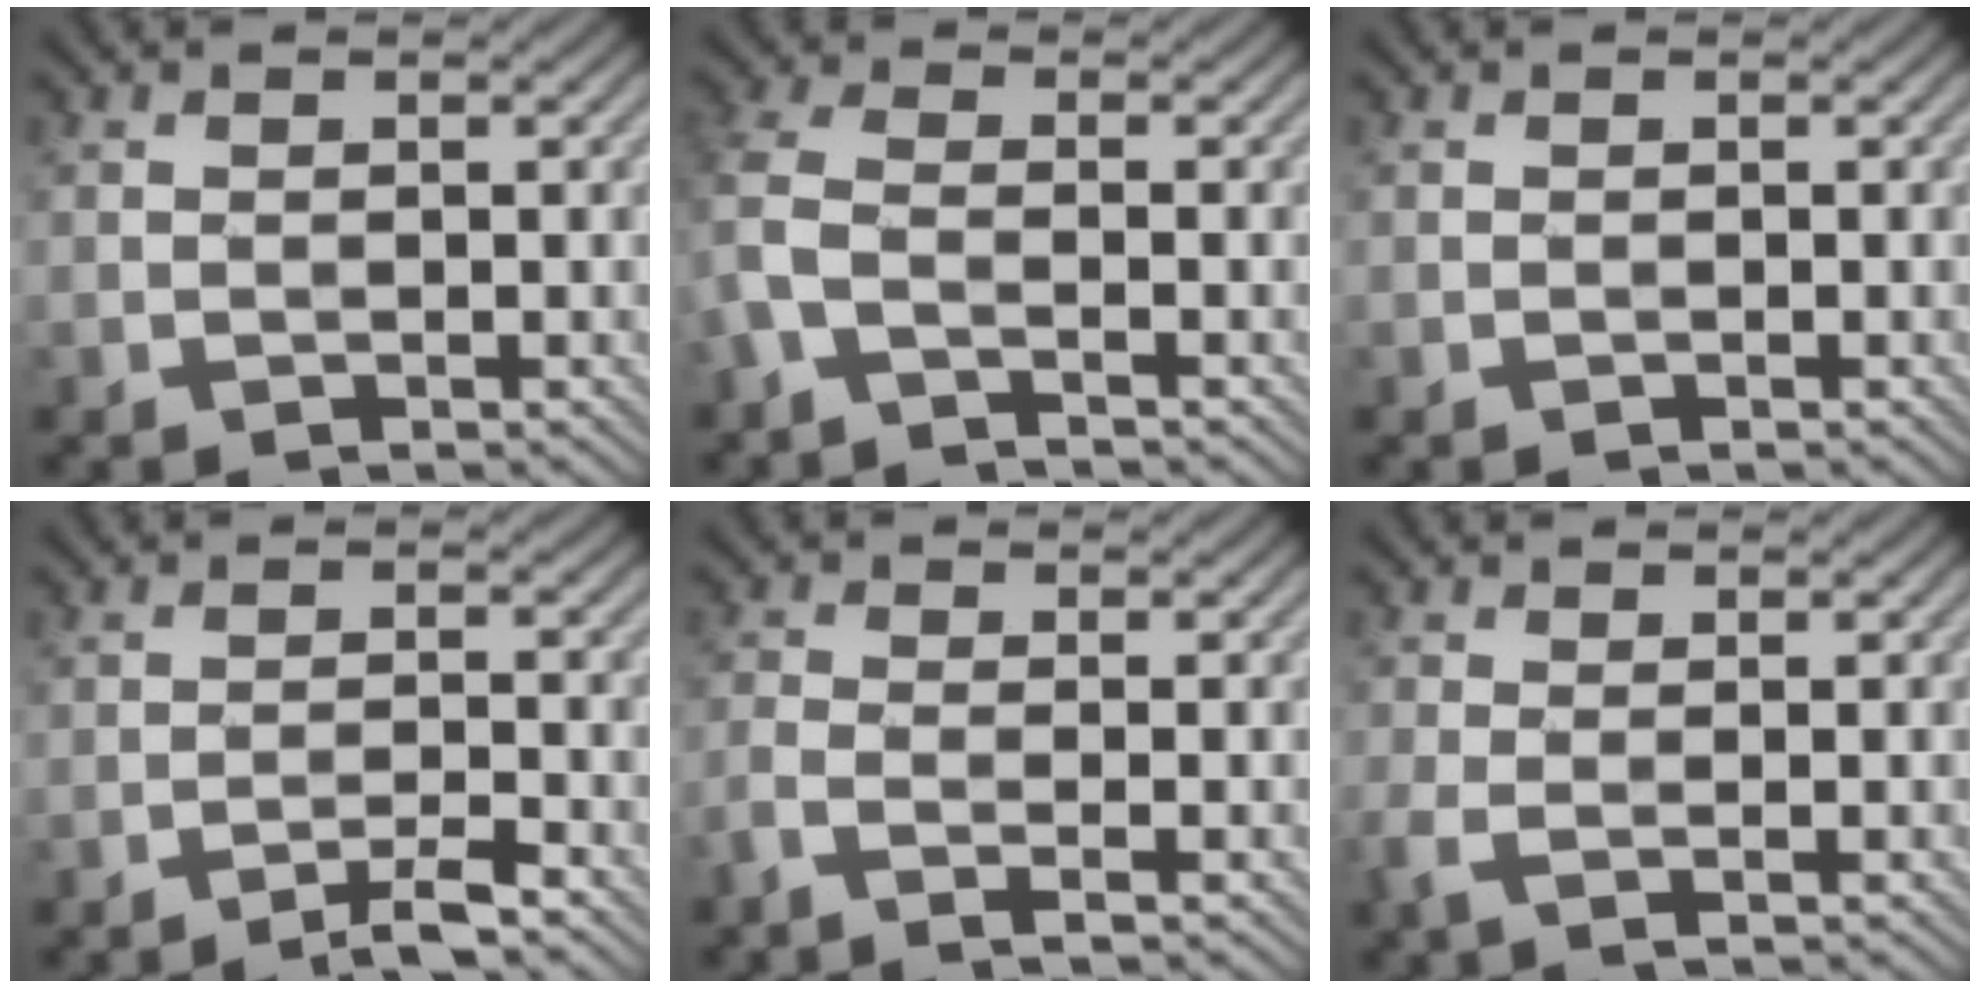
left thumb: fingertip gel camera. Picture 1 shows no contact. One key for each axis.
{"total": 3.5, "fx": -1.8, "fy": 1.1, "fz": 2.8, "tx": -0.075, "ty": -0.001, "tz": -0.053}
{"total": 0.0}
{"total": 3.2, "fx": -2.5, "fy": 0.1, "fz": 2.1, "tx": -0.034, "ty": 0.009, "tz": -0.050}
{"total": 2.7, "fx": -1.7, "fy": 0.4, "fz": 2.1, "tx": -0.050, "ty": -0.004, "tz": -0.047}
{"total": 1.9, "fx": -0.6, "fy": 0.4, "fz": 1.8, "tx": -0.051, "ty": -0.003, "tz": -0.020}